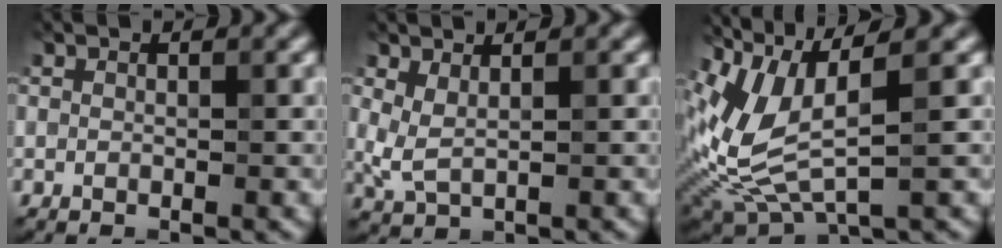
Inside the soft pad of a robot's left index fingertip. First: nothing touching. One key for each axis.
{"total": 1.9, "fx": 0.9, "fy": 0.8, "fz": 1.5, "tx": -0.039, "ty": -0.004, "tz": 0.020}
{"total": 6.6, "fx": 2.2, "fy": 2.3, "fz": 5.8, "tx": -0.143, "ty": -0.014, "tz": 0.053}